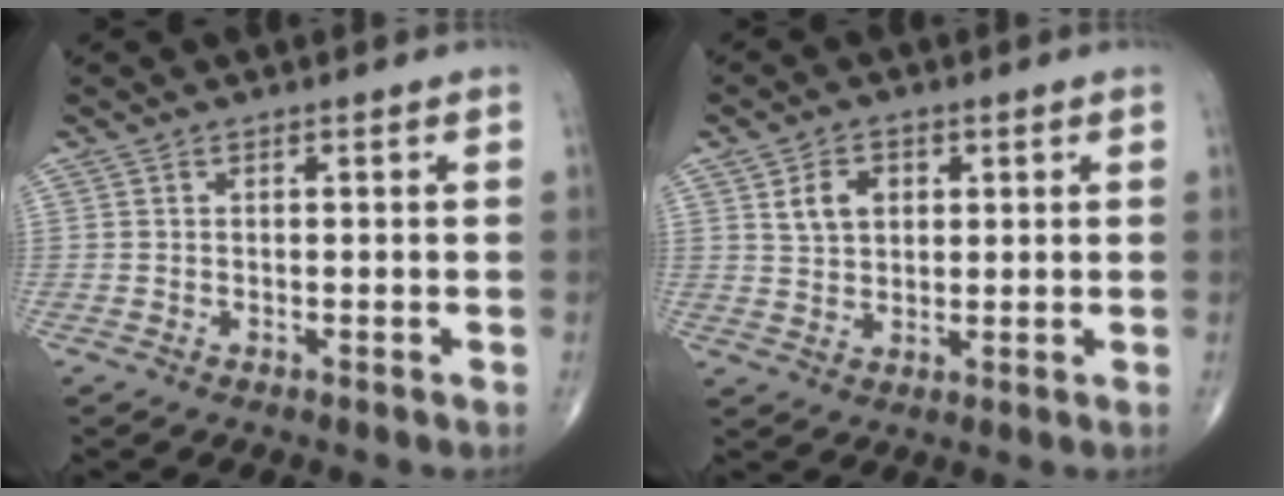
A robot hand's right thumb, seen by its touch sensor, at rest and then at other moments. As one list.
[{"total": 5.6, "force": [1.9, 4.1, 3.4], "torque": [-0.039, -0.006, 0.035]}]